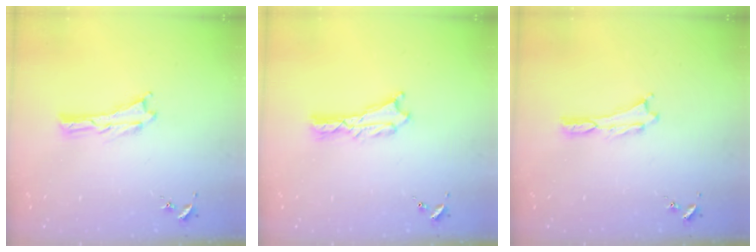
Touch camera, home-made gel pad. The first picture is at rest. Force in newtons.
{"total": 1.1, "press": 1.1, "slide": 0.2}
{"total": 0.0}